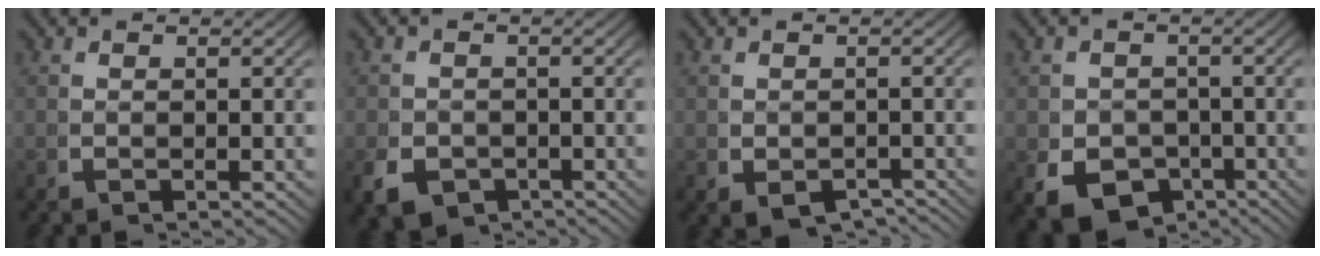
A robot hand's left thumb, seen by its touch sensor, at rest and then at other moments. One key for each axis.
{"total": 4.8, "fx": -2.7, "fy": 3.5, "fz": 2.0, "tx": -0.036, "ty": -0.023, "tz": -0.039}
{"total": 3.5, "fx": -2.1, "fy": 2.0, "fz": 1.8, "tx": -0.032, "ty": -0.026, "tz": -0.018}
{"total": 8.6, "fx": -4.3, "fy": 6.7, "fz": 3.4, "tx": -0.067, "ty": -0.042, "tz": -0.058}